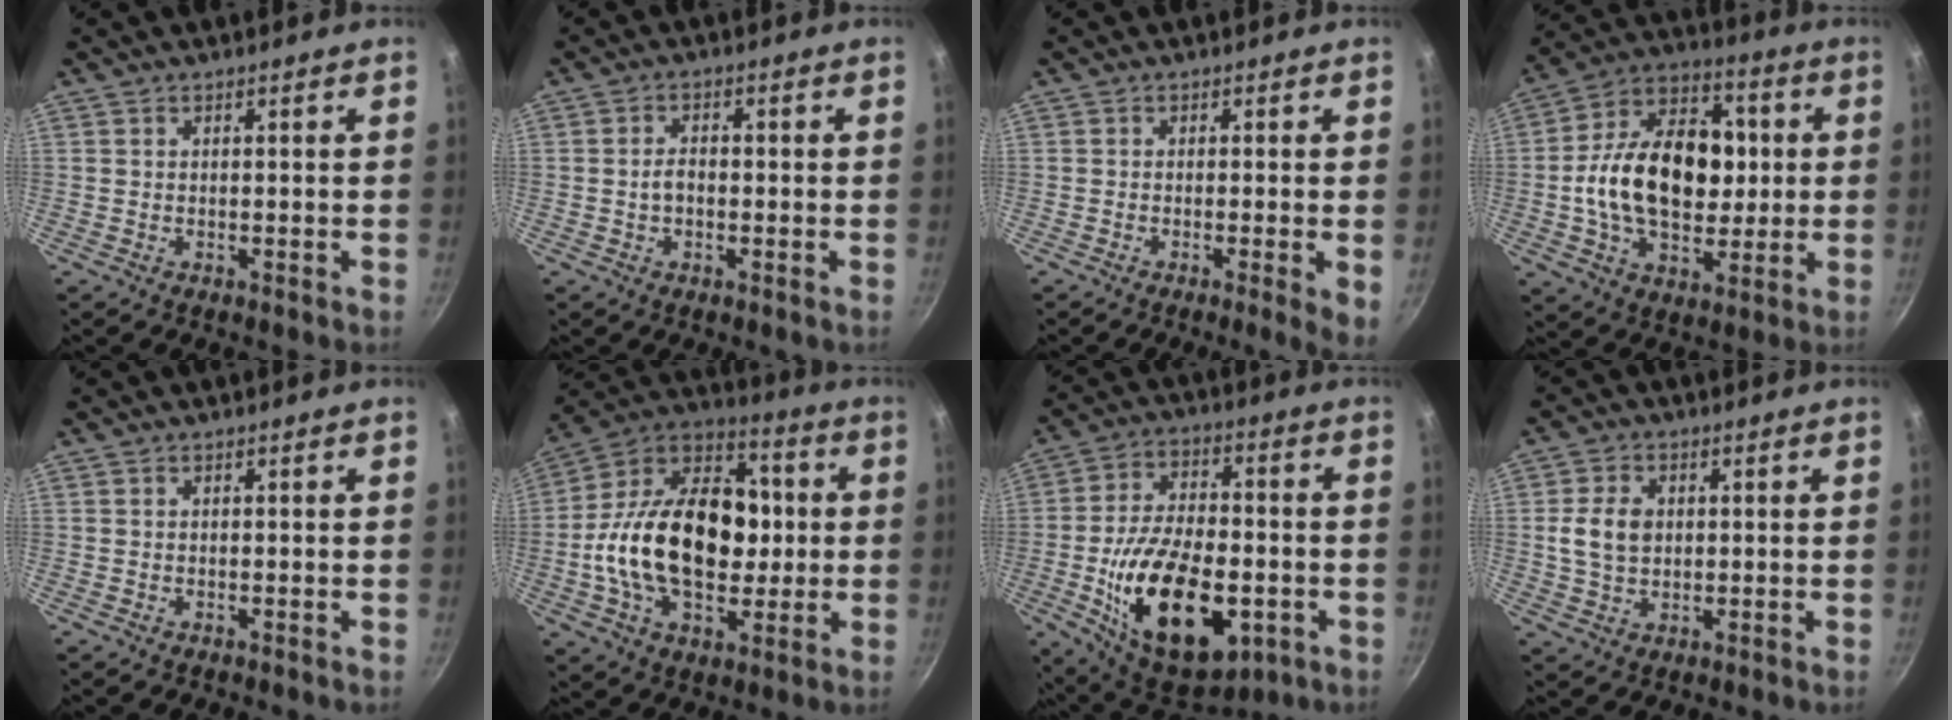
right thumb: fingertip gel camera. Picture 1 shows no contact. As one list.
[{"total": 2.9, "force": [-0.5, 1.9, 2.1], "torque": [-0.029, 0.015, -0.009]}, {"total": 4.1, "force": [-0.9, 0.5, 3.9], "torque": [-0.046, -0.005, -0.012]}, {"total": 22.0, "force": [0.5, 14.7, 16.3], "torque": [-0.236, 0.028, -0.002]}, {"total": 0.0}, {"total": 26.0, "force": [-0.8, 17.1, 19.6], "torque": [-0.306, 0.040, -0.028]}, {"total": 24.2, "force": [-6.3, 13.2, 19.2], "torque": [-0.312, 0.020, -0.091]}, {"total": 7.1, "force": [0.8, 5.2, 4.7], "torque": [-0.078, 0.007, 0.011]}]